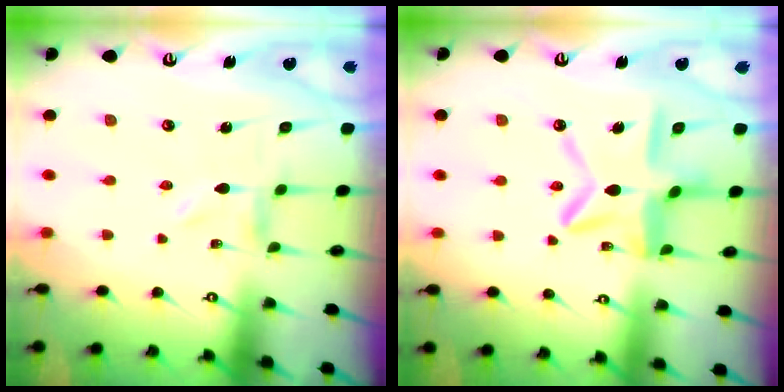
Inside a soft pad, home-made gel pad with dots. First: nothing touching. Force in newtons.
{"total": 13.6, "press": 13.5, "slide": 1.3}